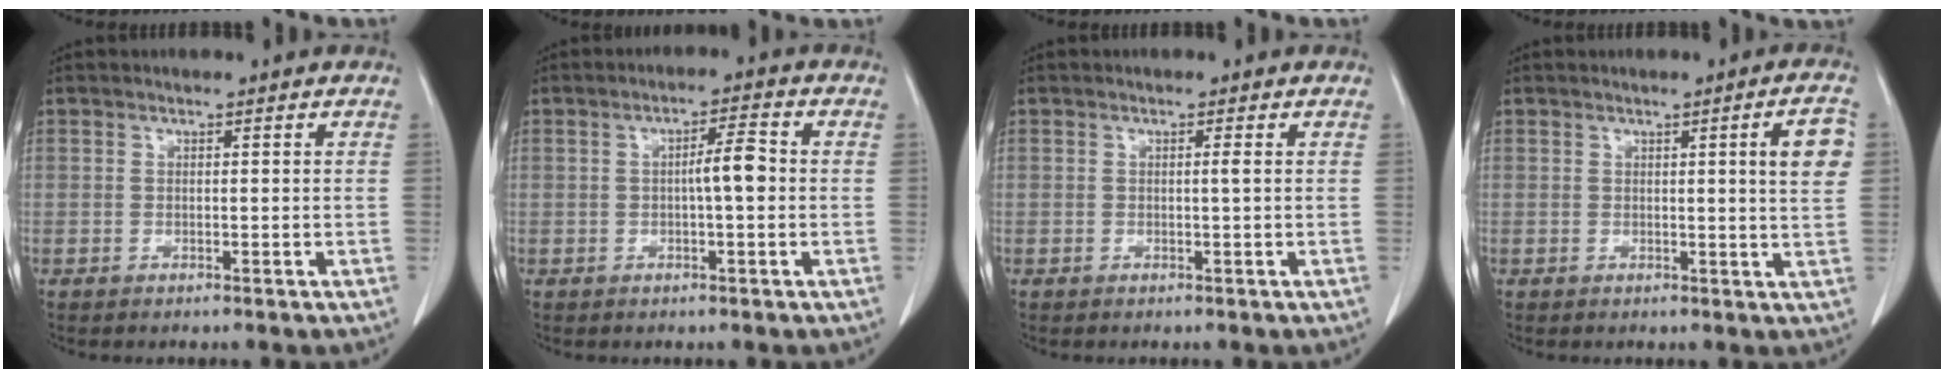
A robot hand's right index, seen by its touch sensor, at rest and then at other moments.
{"total": 4.2, "force": [-0.2, 0.5, 4.1], "torque": [-0.068, 0.008, -0.004]}
{"total": 0.7, "force": [0.0, -0.2, 0.6], "torque": [-0.008, -0.001, 0.000]}
{"total": 5.0, "force": [1.2, 0.0, 4.9], "torque": [-0.060, -0.004, 0.013]}